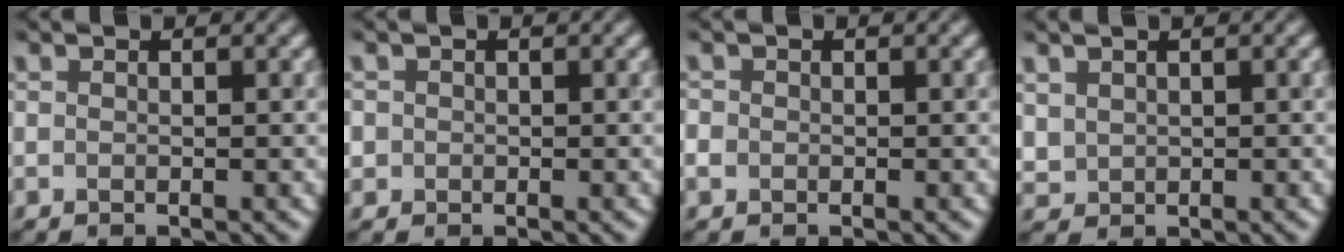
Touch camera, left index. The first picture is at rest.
{"total": 1.2, "force": [0.1, 1.2, 0.0], "torque": [0.020, 0.005, -0.005]}
{"total": 0.7, "force": [-0.2, 0.7, 0.1], "torque": [0.005, 0.003, -0.006]}
{"total": 1.1, "force": [0.7, 0.8, -0.2], "torque": [0.011, -0.001, 0.019]}